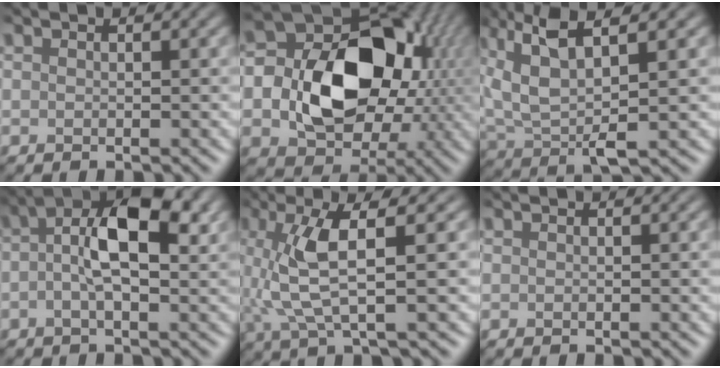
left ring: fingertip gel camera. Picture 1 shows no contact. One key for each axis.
{"total": 15.2, "fx": -0.5, "fy": 11.3, "fz": 10.1, "tx": -0.151, "ty": -0.006, "tz": -0.005}
{"total": 8.2, "fx": 3.5, "fy": 2.9, "fz": 6.9, "tx": -0.151, "ty": 0.008, "tz": 0.068}
{"total": 7.0, "fx": 0.9, "fy": 3.0, "fz": 6.3, "tx": -0.114, "ty": 0.012, "tz": 0.005}
{"total": 5.4, "fx": 0.9, "fy": 1.1, "fz": 5.2, "tx": -0.113, "ty": 0.007, "tz": 0.020}
{"total": 0.0}